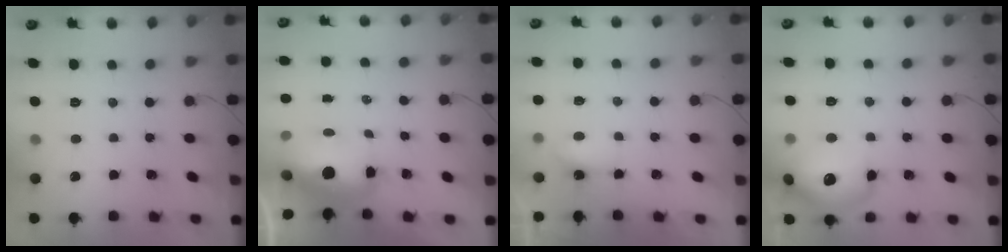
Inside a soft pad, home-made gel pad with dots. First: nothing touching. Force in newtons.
{"total": 11.1, "press": 10.8, "slide": 2.6}
{"total": 3.6, "press": 3.6, "slide": 0.7}
{"total": 15.3, "press": 15.1, "slide": 2.7}